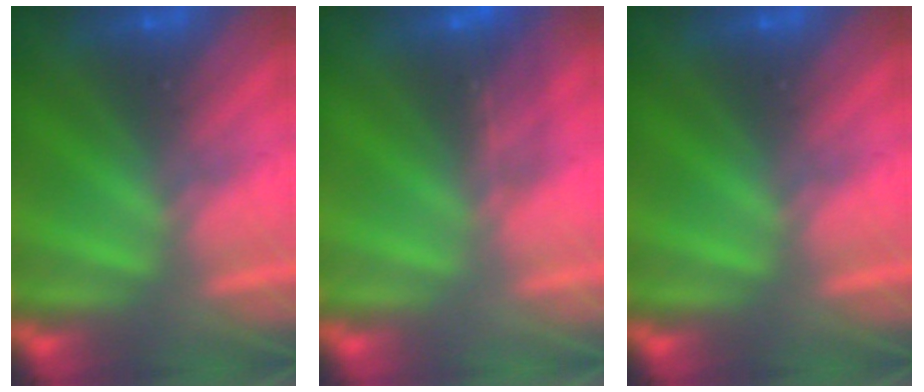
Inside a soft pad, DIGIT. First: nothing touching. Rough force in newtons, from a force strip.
{"total": 1.3}
{"total": 0.0}